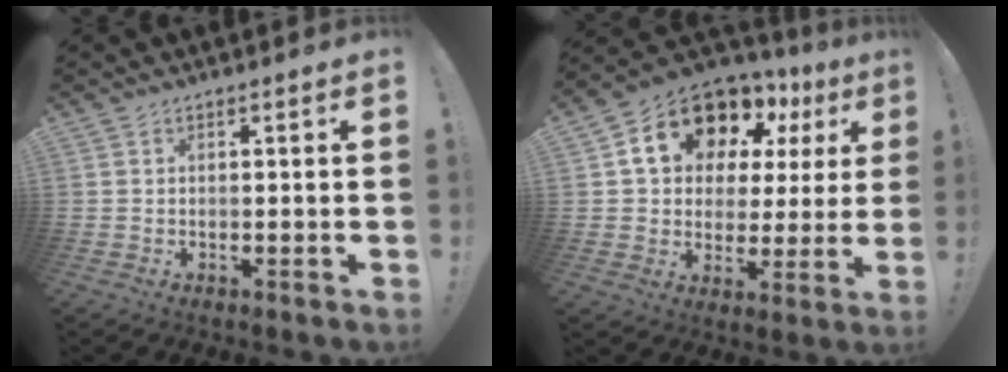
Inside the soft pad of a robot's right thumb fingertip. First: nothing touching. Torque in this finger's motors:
{"motor_torque": [2.14, 2.32, 1.54, 0.31, 0.09]}